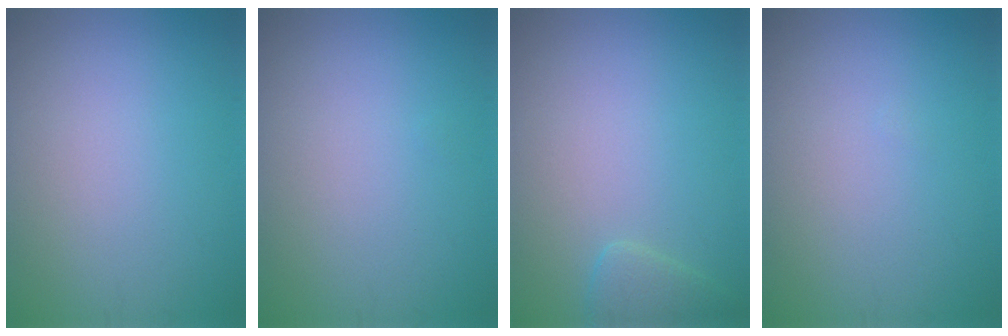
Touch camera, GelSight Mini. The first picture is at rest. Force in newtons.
{"total": 0.0}
{"total": 1.5, "press": 1.5, "slide": 0.1}
{"total": 0.0}